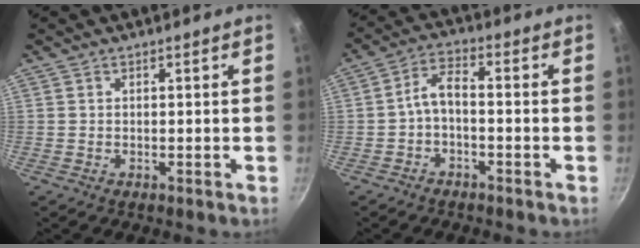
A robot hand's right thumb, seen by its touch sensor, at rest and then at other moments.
{"total": 5.1, "force": [-1.3, 2.4, 4.2], "torque": [-0.080, 0.031, -0.035]}